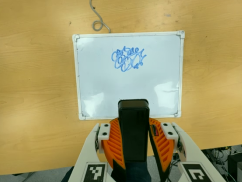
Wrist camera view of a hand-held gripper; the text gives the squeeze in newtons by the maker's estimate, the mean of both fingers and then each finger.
{"total": 9.6, "left": 8.4, "right": 10.8}